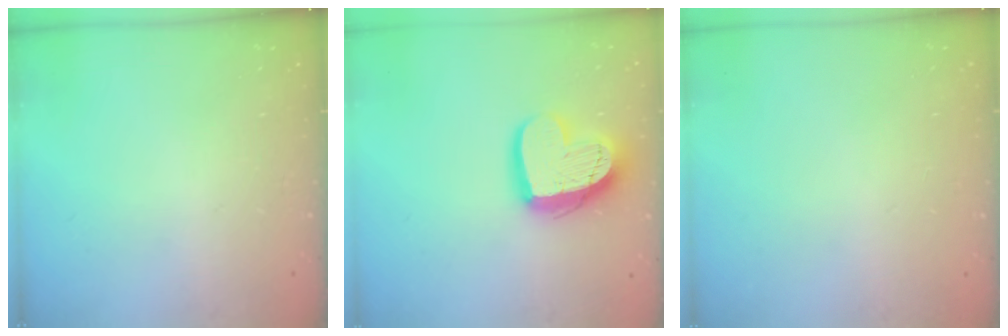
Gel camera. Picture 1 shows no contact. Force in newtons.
{"total": 16.3, "press": 16.3, "slide": 1.3}
{"total": 0.0}